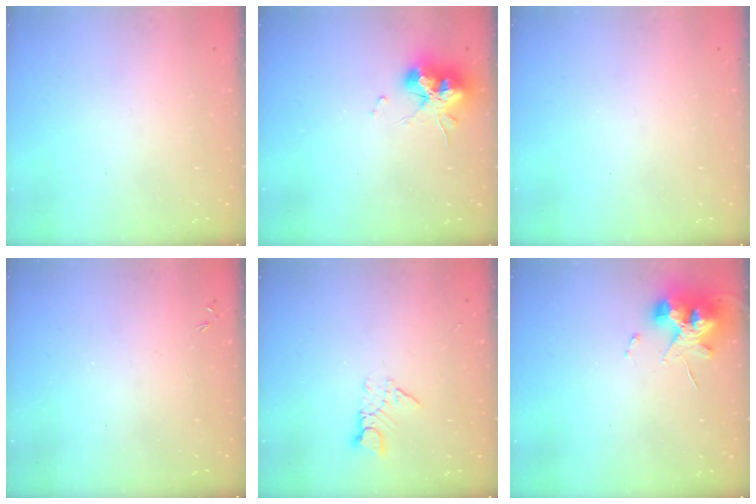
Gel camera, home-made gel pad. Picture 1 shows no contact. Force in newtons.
{"total": 15.1, "press": 15.0, "slide": 1.0}
{"total": 0.0}
{"total": 0.0}
{"total": 3.9, "press": 3.9, "slide": 0.5}
{"total": 12.0, "press": 11.8, "slide": 1.9}